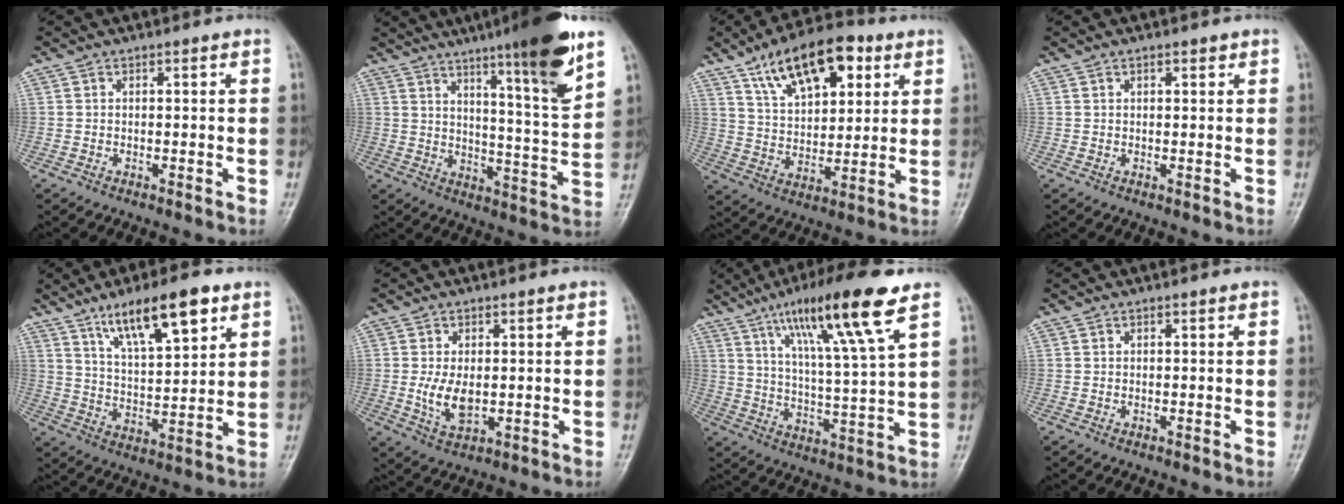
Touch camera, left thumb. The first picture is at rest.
{"total": 17.0, "force": [10.2, 1.2, 13.5], "torque": [-0.187, -0.055, 0.154]}
{"total": 16.7, "force": [8.5, 8.4, 11.7], "torque": [-0.148, -0.019, 0.145]}
{"total": 1.4, "force": [0.9, 0.6, 0.8], "torque": [-0.005, -0.002, 0.010]}
{"total": 13.6, "force": [8.0, 4.0, 10.3], "torque": [-0.156, -0.032, 0.140]}
{"total": 5.8, "force": [-0.1, 3.3, 4.8], "torque": [-0.090, -0.012, 0.005]}
{"total": 17.2, "force": [9.6, 1.6, 14.2], "torque": [-0.239, -0.034, 0.165]}
{"total": 0.0}